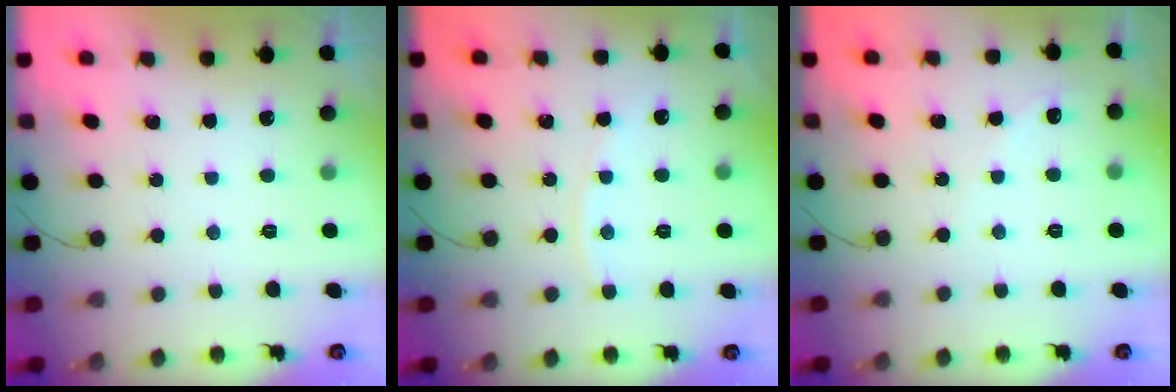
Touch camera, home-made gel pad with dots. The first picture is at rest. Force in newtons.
{"total": 3.5, "press": 3.5, "slide": 0.5}
{"total": 3.3, "press": 3.3, "slide": 0.4}